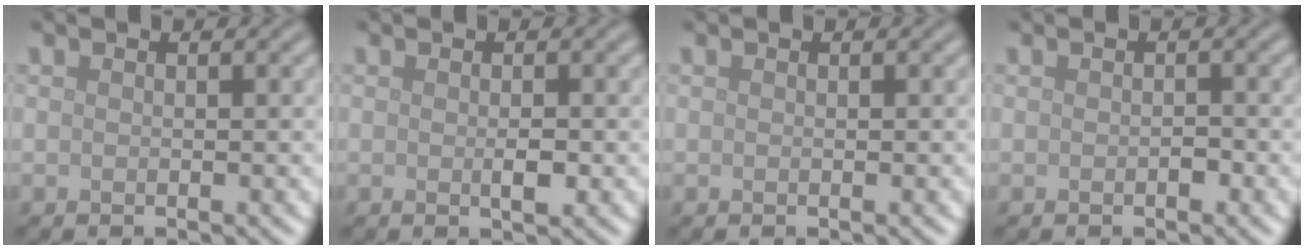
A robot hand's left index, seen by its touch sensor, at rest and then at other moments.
{"total": 1.2, "force": [-0.2, 0.4, 1.1], "torque": [-0.022, -0.003, -0.001]}
{"total": 0.0}
{"total": 0.7, "force": [-0.2, 0.4, 0.5], "torque": [-0.008, 0.000, -0.002]}